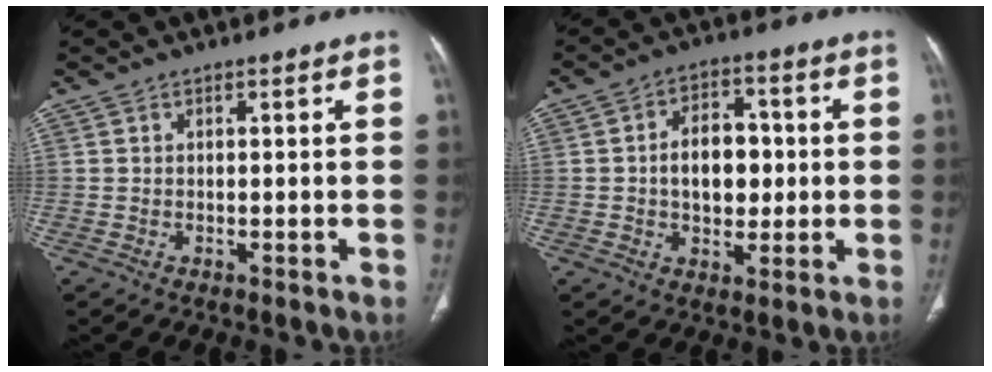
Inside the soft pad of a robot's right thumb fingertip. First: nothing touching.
{"total": 9.7, "force": [0.0, 6.6, 7.0], "torque": [-0.072, 0.014, -0.001]}